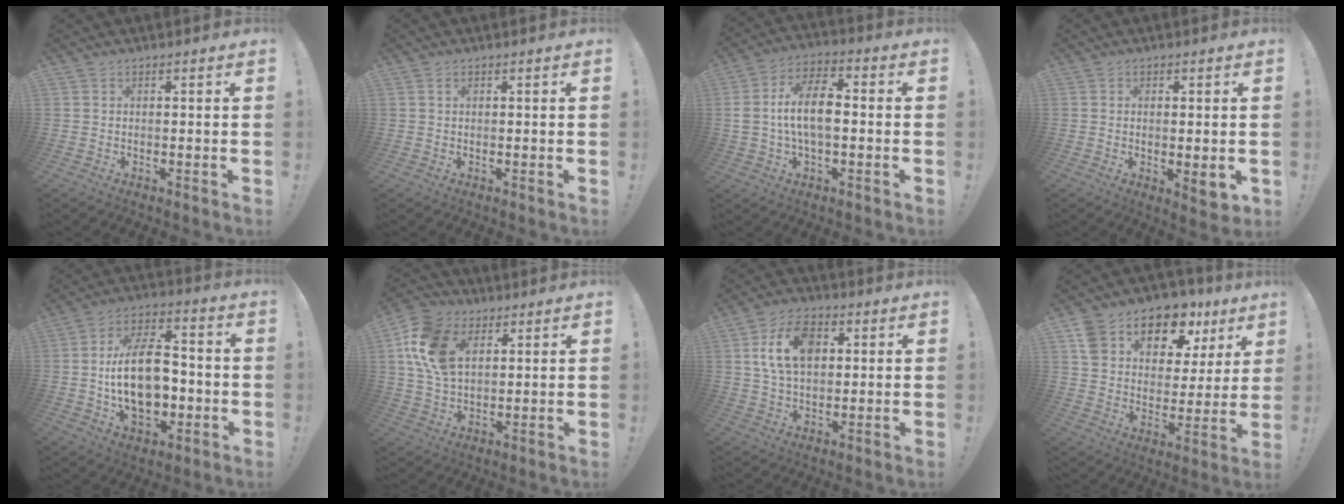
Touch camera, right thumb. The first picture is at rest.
{"total": 0.9, "force": [0.4, 0.3, 0.7], "torque": [-0.011, 0.000, 0.006]}
{"total": 13.2, "force": [-0.5, 6.9, 11.3], "torque": [-0.213, 0.009, -0.009]}
{"total": 4.7, "force": [-0.4, 1.6, 4.4], "torque": [-0.044, -0.011, -0.003]}
{"total": 19.0, "force": [-2.4, 11.7, 14.7], "torque": [-0.267, 0.010, -0.044]}
{"total": 16.1, "force": [5.4, 11.0, 10.4], "torque": [-0.212, -0.003, 0.105]}
{"total": 12.7, "force": [3.3, 8.3, 9.1], "torque": [-0.159, 0.007, 0.060]}
{"total": 14.1, "force": [9.9, 8.4, 5.5], "torque": [-0.084, -0.072, 0.176]}